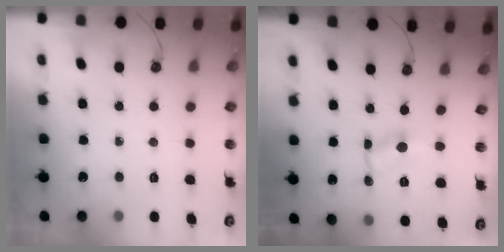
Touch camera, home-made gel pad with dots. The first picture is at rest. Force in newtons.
{"total": 0.9, "press": 0.8, "slide": 0.2}